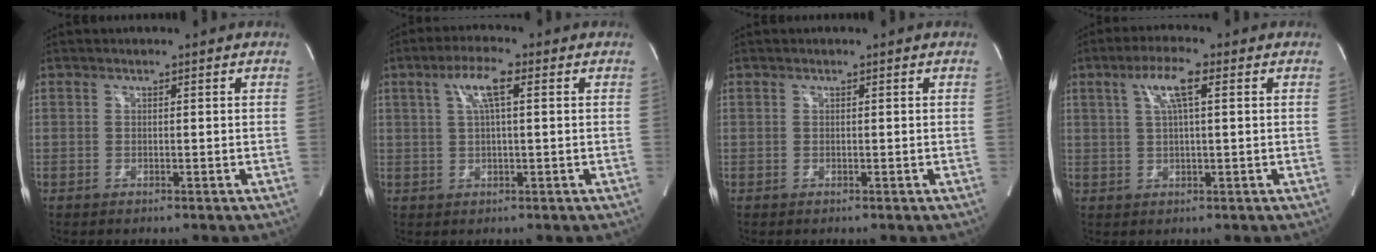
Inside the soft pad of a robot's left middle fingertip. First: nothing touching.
{"total": 5.2, "force": [1.8, 0.6, 4.9], "torque": [-0.102, 0.009, 0.036]}
{"total": 0.0}
{"total": 5.5, "force": [2.1, 0.5, 5.1], "torque": [-0.106, 0.008, 0.039]}